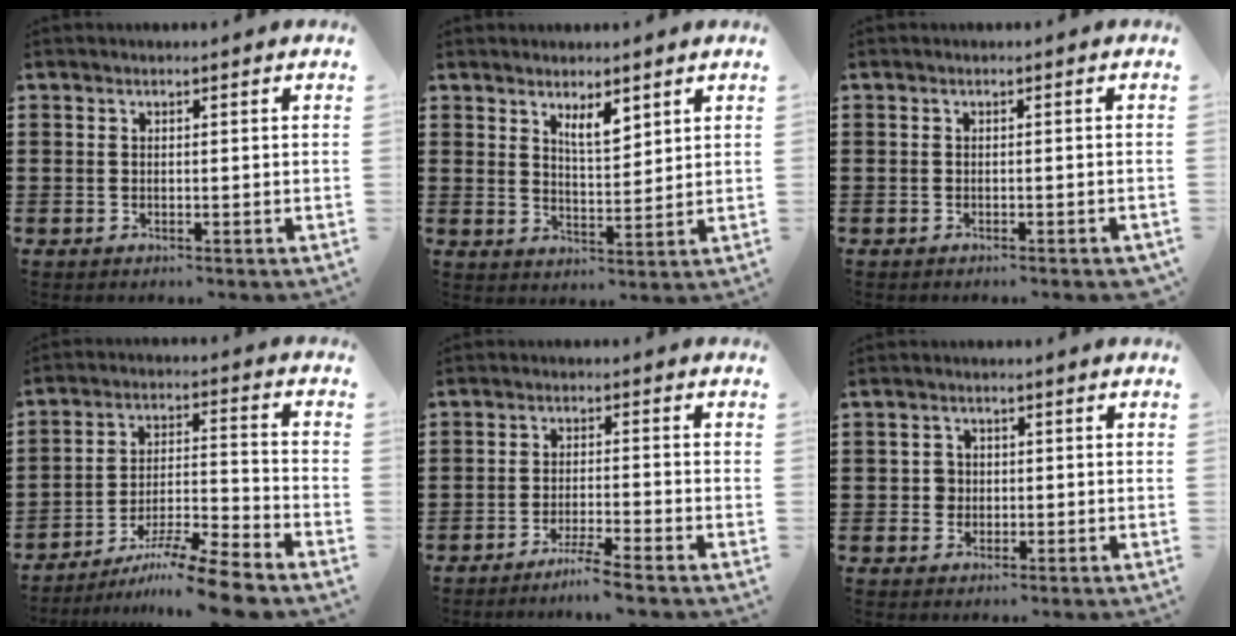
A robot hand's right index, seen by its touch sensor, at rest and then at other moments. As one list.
[{"total": 4.1, "force": [3.0, 1.3, 2.5], "torque": [-0.046, -0.004, 0.051]}, {"total": 0.7, "force": [-0.6, 0.1, 0.3], "torque": [-0.008, -0.003, -0.012]}, {"total": 9.2, "force": [-7.9, -0.3, 4.7], "torque": [-0.072, 0.011, -0.153]}, {"total": 3.5, "force": [-3.0, -0.6, 1.7], "torque": [-0.035, -0.006, -0.059]}, {"total": 2.0, "force": [-0.1, 1.9, 0.8], "torque": [-0.021, 0.008, -0.004]}]